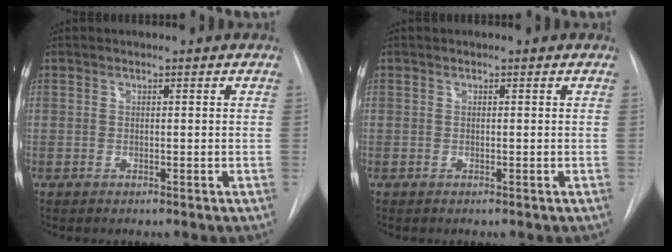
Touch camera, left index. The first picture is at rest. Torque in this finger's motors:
{"motor_torque": [0.00, 0.00, 0.00, 0.00]}